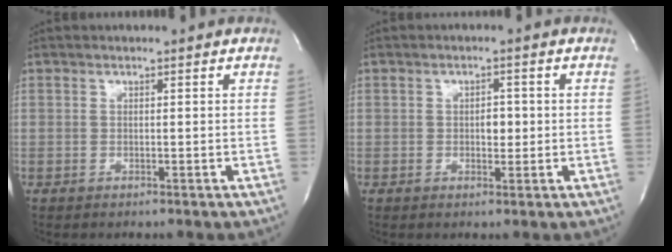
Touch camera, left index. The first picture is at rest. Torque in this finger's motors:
{"motor_torque": [0.08, 0.08, 0.00, 0.00]}